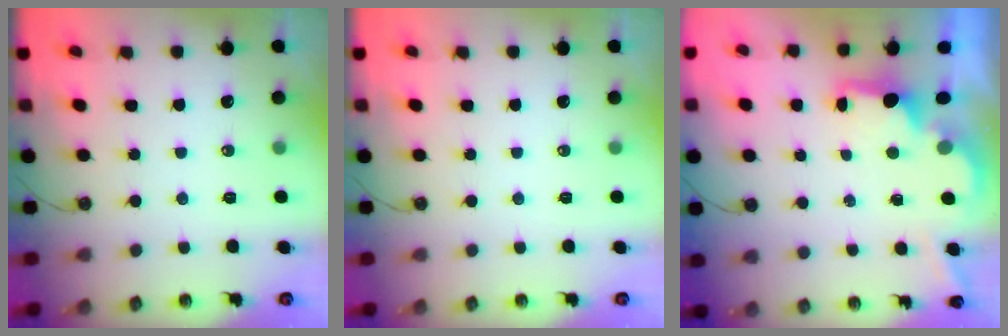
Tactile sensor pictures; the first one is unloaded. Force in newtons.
{"total": 0.0}
{"total": 2.0, "press": 2.0, "slide": 0.6}